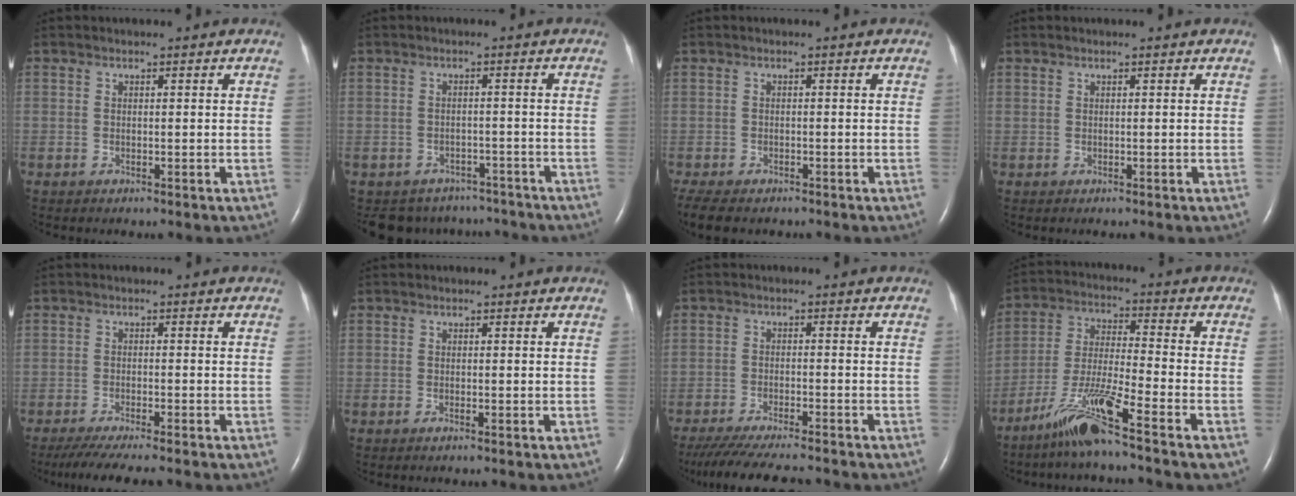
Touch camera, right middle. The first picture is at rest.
{"total": 8.0, "force": [-7.2, 3.3, -0.1], "torque": [0.002, 0.016, -0.086]}
{"total": 7.9, "force": [-6.1, 3.3, 3.9], "torque": [-0.082, -0.011, -0.090]}
{"total": 0.0}
{"total": 8.7, "force": [-7.4, 0.3, 4.6], "torque": [-0.061, -0.022, -0.115]}
{"total": 0.6, "force": [-0.4, 0.0, 0.4], "torque": [-0.013, -0.001, -0.008]}
{"total": 13.7, "force": [-12.1, 1.4, 6.3], "torque": [-0.105, -0.031, -0.179]}
{"total": 11.0, "force": [-7.6, -0.9, 8.0], "torque": [-0.161, -0.031, -0.146]}